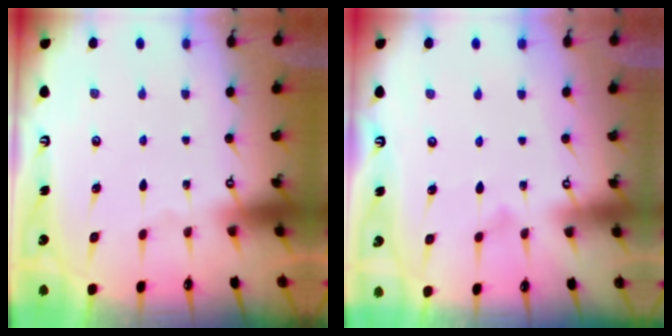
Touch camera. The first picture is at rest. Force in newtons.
{"total": 5.8, "press": 5.8, "slide": 0.4}